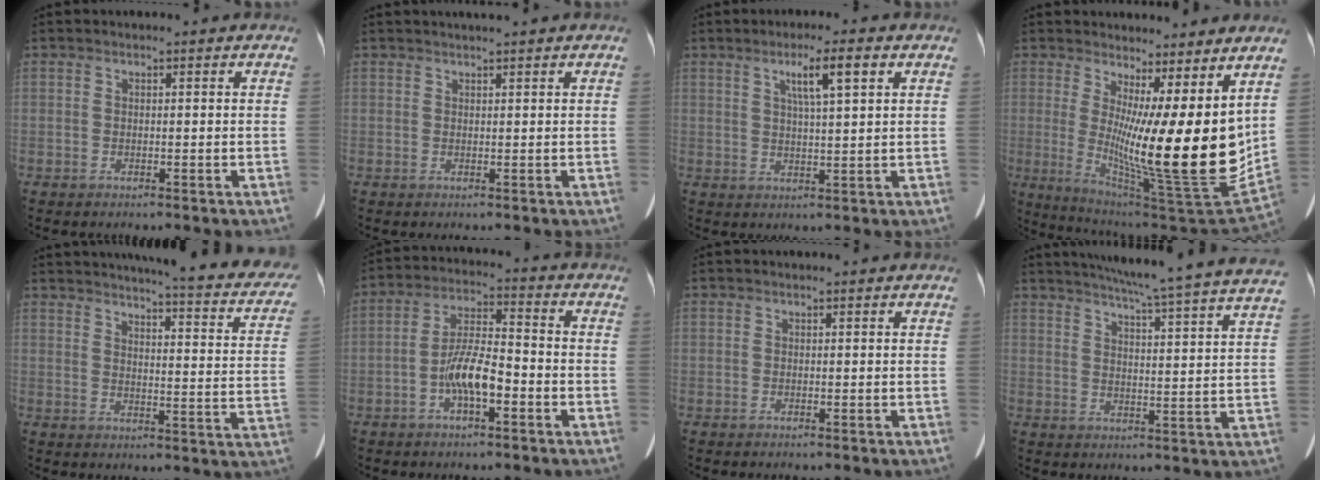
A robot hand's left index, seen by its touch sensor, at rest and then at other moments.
{"total": 2.0, "force": [1.7, -0.3, 1.0], "torque": [-0.009, 0.019, 0.030]}
{"total": 5.4, "force": [2.4, 0.2, 4.9], "torque": [-0.084, 0.006, 0.041]}
{"total": 16.7, "force": [3.4, 1.5, 16.3], "torque": [-0.259, -0.048, 0.068]}
{"total": 25.9, "force": [22.4, 3.1, 12.6], "torque": [-0.161, -0.070, 0.248]}
{"total": 8.0, "force": [-3.0, 2.3, 7.1], "torque": [-0.144, 0.015, -0.055]}
{"total": 0.0}
{"total": 24.7, "force": [22.0, -1.3, 11.1], "torque": [-0.173, -0.049, 0.270]}